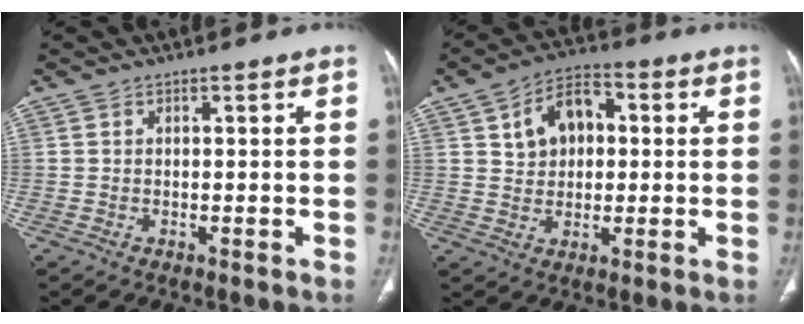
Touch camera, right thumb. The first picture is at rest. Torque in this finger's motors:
{"motor_torque": [0.05, 0.24, 0.02, -0.09, 0.20]}